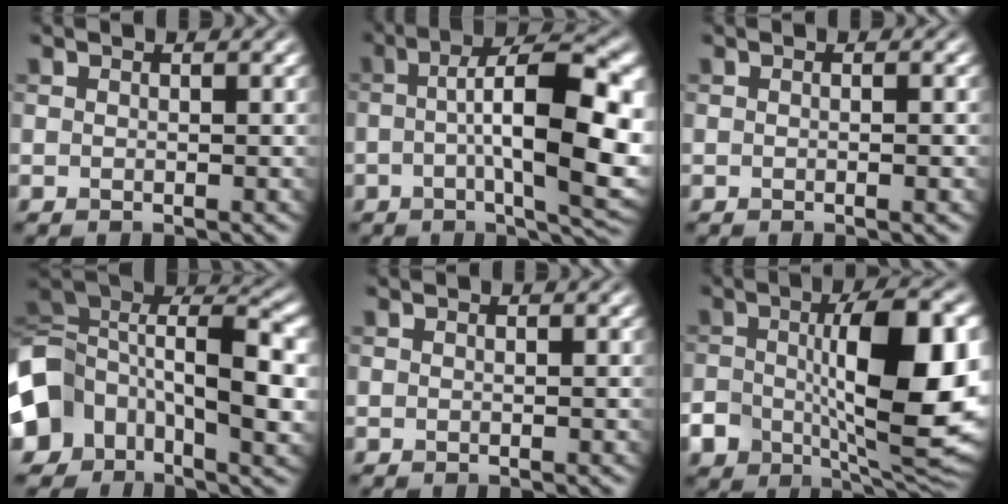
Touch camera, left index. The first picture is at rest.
{"total": 11.8, "force": [-0.1, 3.5, 11.3], "torque": [-0.165, 0.002, 0.003]}
{"total": 1.2, "force": [-0.1, 0.3, 1.2], "torque": [-0.012, 0.000, -0.004]}
{"total": 12.6, "force": [-0.6, 8.6, 9.2], "torque": [-0.167, 0.007, -0.013]}
{"total": 0.0}
{"total": 12.7, "force": [-1.0, 5.4, 11.4], "torque": [-0.189, -0.012, -0.011]}